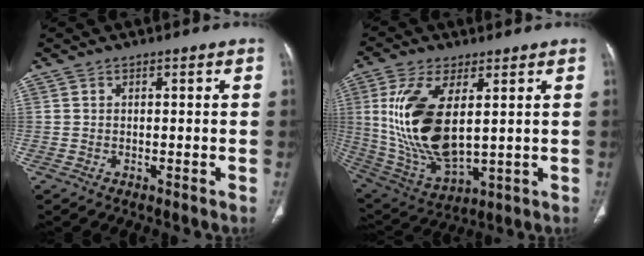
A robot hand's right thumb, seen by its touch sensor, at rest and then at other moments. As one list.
[{"total": 18.3, "force": [3.2, 8.7, 15.8], "torque": [-0.324, -0.022, 0.079]}]